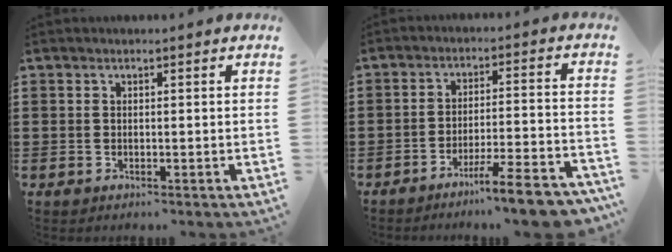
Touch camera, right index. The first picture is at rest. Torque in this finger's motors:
{"motor_torque": [1.78, -0.36, 0.37, 0.16]}